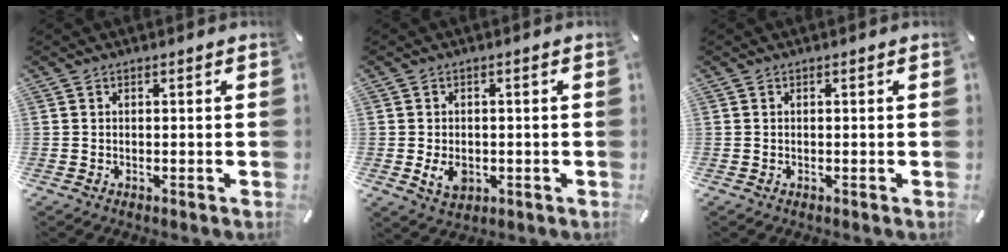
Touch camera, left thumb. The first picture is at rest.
{"total": 4.7, "force": [-1.0, 3.6, 2.9], "torque": [-0.054, -0.009, -0.022]}
{"total": 0.0}